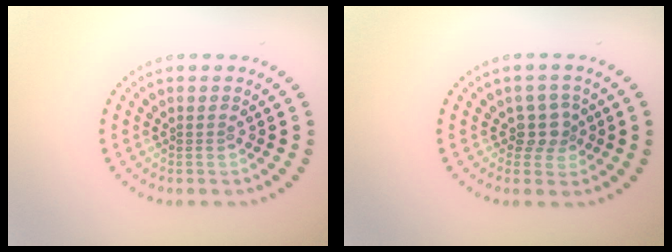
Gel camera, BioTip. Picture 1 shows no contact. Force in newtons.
{"total": 2.1, "press": 1.8, "slide": 1.1}